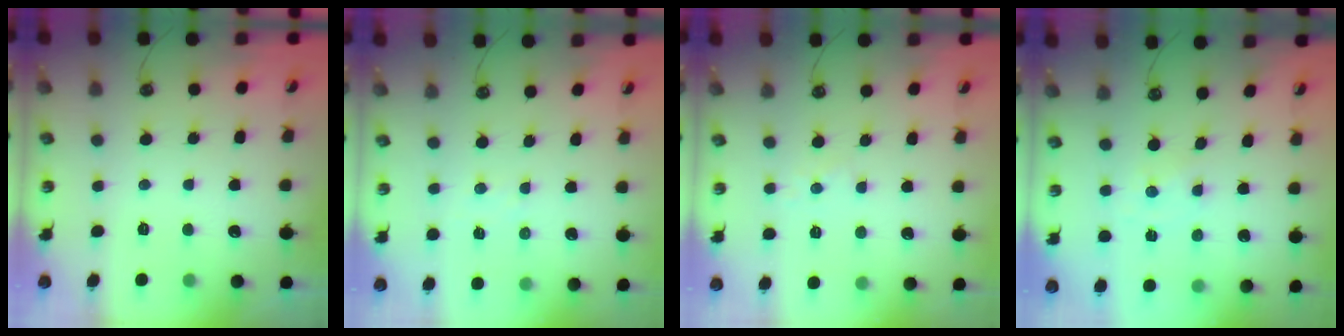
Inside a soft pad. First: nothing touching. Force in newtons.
{"total": 3.4, "press": 3.3, "slide": 0.5}
{"total": 4.2, "press": 4.2, "slide": 0.4}
{"total": 0.0}